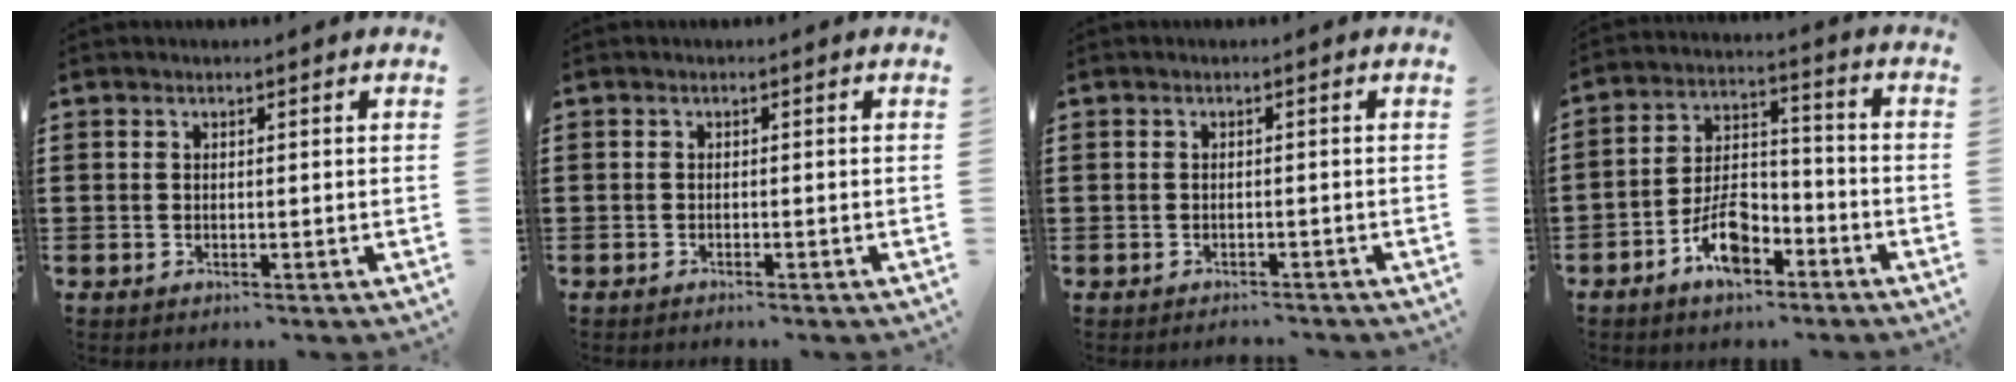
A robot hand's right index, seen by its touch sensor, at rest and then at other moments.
{"total": 0.6, "force": [-0.6, 0.0, 0.2], "torque": [-0.004, -0.003, -0.011]}
{"total": 1.1, "force": [-1.1, 0.2, -0.2], "torque": [0.001, 0.005, -0.025]}
{"total": 8.2, "force": [-5.0, 3.9, 5.3], "torque": [-0.109, 0.011, -0.093]}